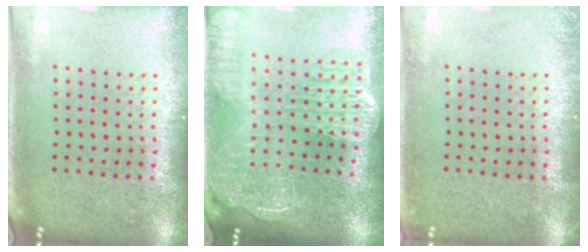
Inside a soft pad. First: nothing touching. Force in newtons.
{"total": 2.8, "press": 2.3, "slide": 1.6}
{"total": 1.3, "press": 1.3, "slide": 0.2}